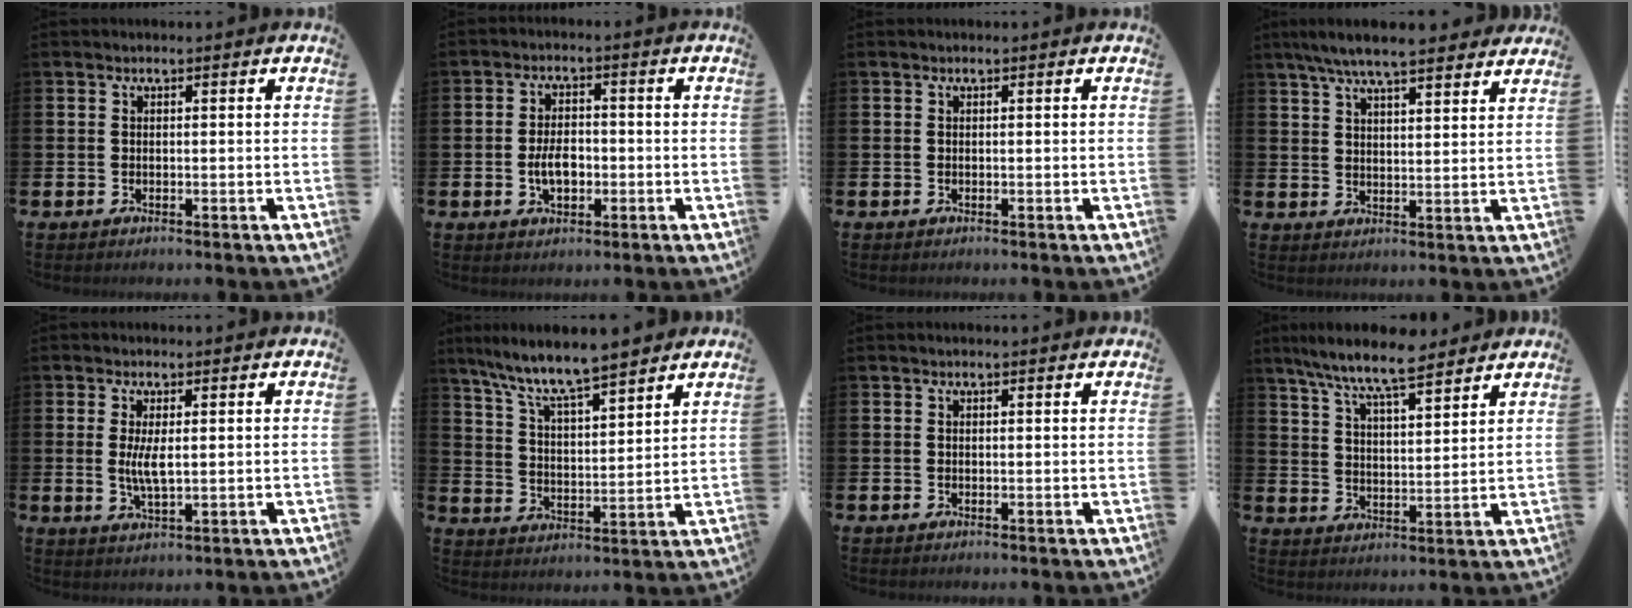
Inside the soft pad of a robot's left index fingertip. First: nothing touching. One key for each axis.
{"total": 4.1, "fx": -0.8, "fy": 2.5, "fz": 3.2, "tx": -0.044, "ty": 0.000, "tz": -0.019}
{"total": 0.0}
{"total": 7.1, "fx": 6.5, "fy": 0.9, "fz": 2.7, "tx": -0.069, "ty": -0.022, "tz": 0.119}
{"total": 3.4, "fx": 0.6, "fy": 1.1, "fz": 3.2, "tx": -0.055, "ty": 0.000, "tz": 0.007}
{"total": 8.5, "fx": 7.8, "fy": 0.6, "fz": 3.2, "tx": -0.096, "ty": -0.049, "tz": 0.139}
{"total": 0.0}
{"total": 8.8, "fx": 7.9, "fy": 1.1, "fz": 3.6, "tx": -0.086, "ty": -0.039, "tz": 0.139}